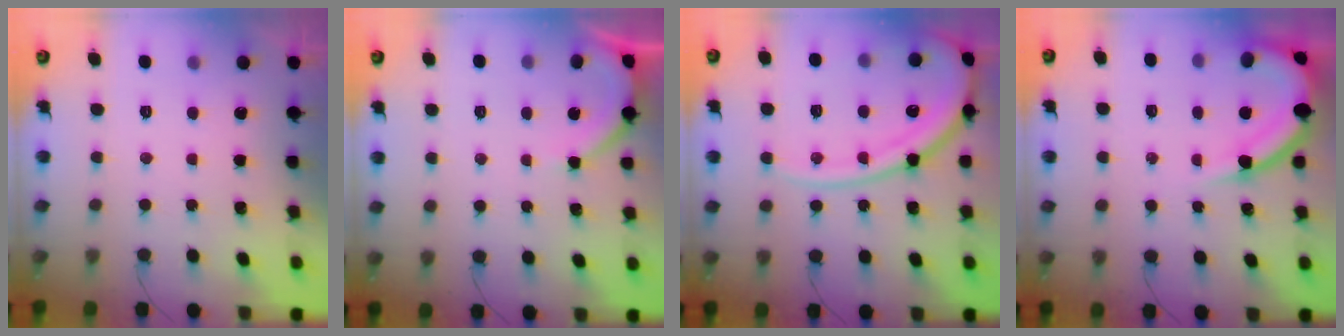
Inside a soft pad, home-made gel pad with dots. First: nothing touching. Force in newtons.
{"total": 4.9, "press": 4.9, "slide": 0.6}
{"total": 18.3, "press": 18.2, "slide": 1.9}
{"total": 10.6, "press": 10.6, "slide": 0.8}